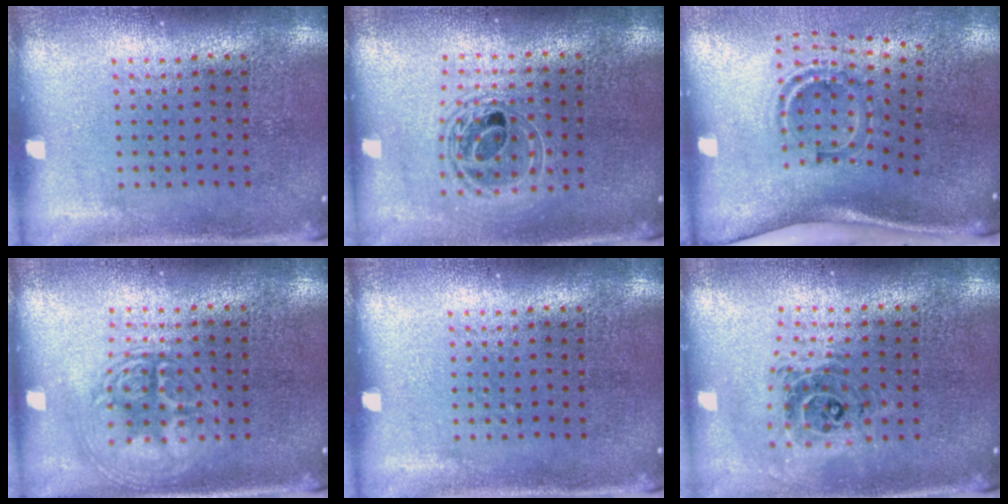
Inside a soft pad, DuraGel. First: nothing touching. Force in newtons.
{"total": 1.7, "press": 1.4, "slide": 0.9}
{"total": 1.9, "press": 1.2, "slide": 1.5}
{"total": 2.2, "press": 2.2, "slide": 0.3}
{"total": 0.0}
{"total": 0.9, "press": 0.9, "slide": 0.1}